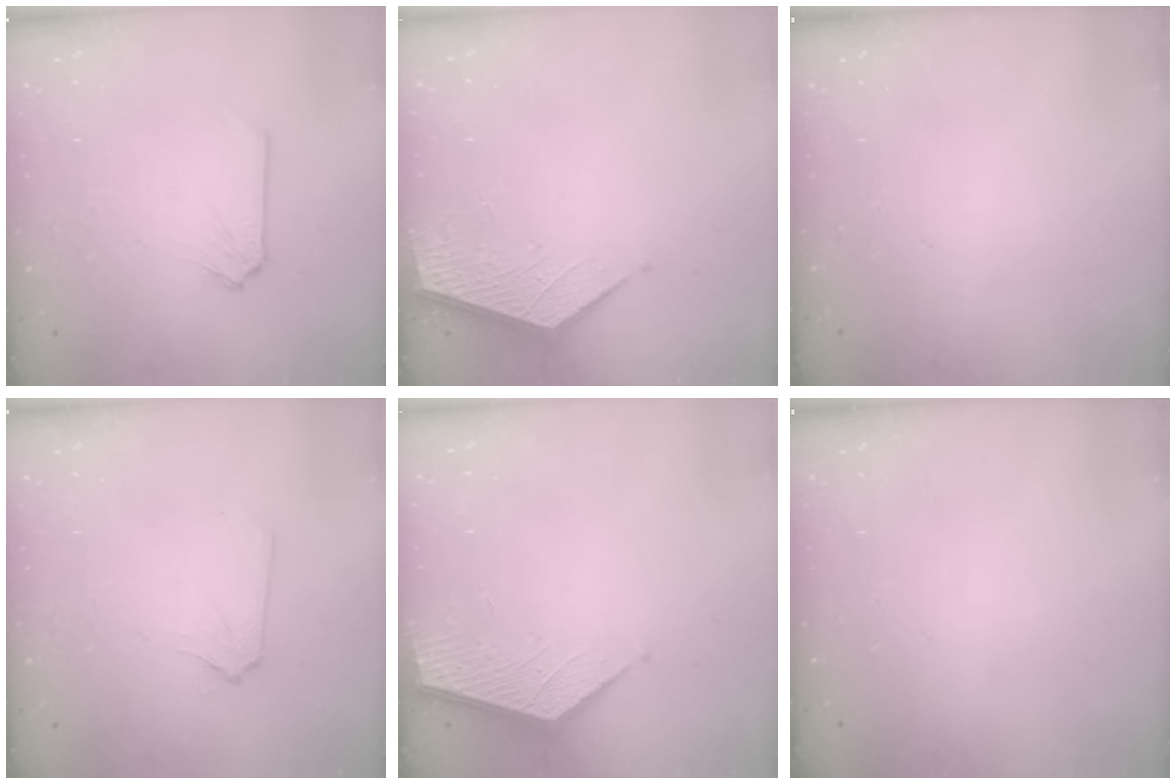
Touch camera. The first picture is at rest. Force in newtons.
{"total": 3.7, "press": 3.7, "slide": 0.3}
{"total": 0.0}
{"total": 2.2, "press": 2.2, "slide": 0.3}
{"total": 2.2, "press": 2.2, "slide": 0.2}
{"total": 0.0}